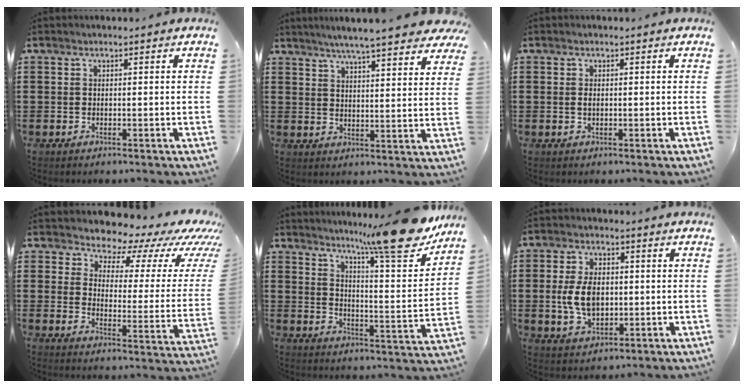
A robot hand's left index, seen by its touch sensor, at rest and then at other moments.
{"total": 5.8, "force": [5.3, -0.1, 2.4], "torque": [-0.068, -0.022, 0.092]}
{"total": 0.9, "force": [0.0, 0.4, 0.8], "torque": [-0.017, 0.000, -0.001]}
{"total": 8.1, "force": [7.4, 2.3, 2.4], "torque": [-0.055, -0.064, 0.120]}
{"total": 14.2, "force": [12.0, 0.6, 7.7], "torque": [-0.123, -0.082, 0.194]}
{"total": 7.2, "force": [0.0, 4.5, 5.6], "torque": [-0.122, 0.004, -0.007]}